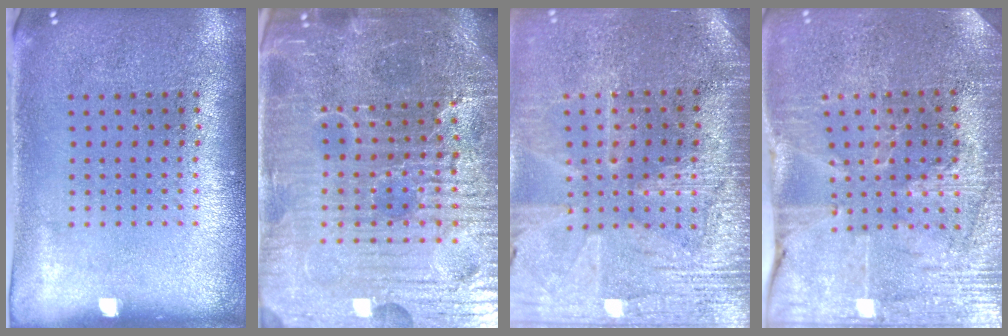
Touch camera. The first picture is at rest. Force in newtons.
{"total": 6.6, "press": 6.0, "slide": 2.8}
{"total": 3.4, "press": 3.2, "slide": 1.1}
{"total": 3.2, "press": 3.1, "slide": 0.5}